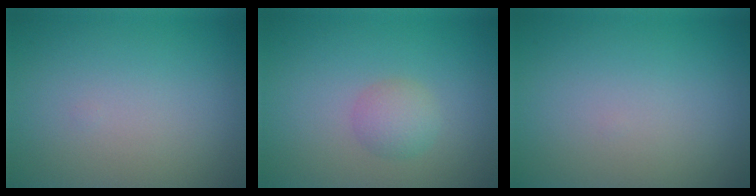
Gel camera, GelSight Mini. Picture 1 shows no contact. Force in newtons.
{"total": 2.0, "press": 2.0, "slide": 0.0}
{"total": 0.0}